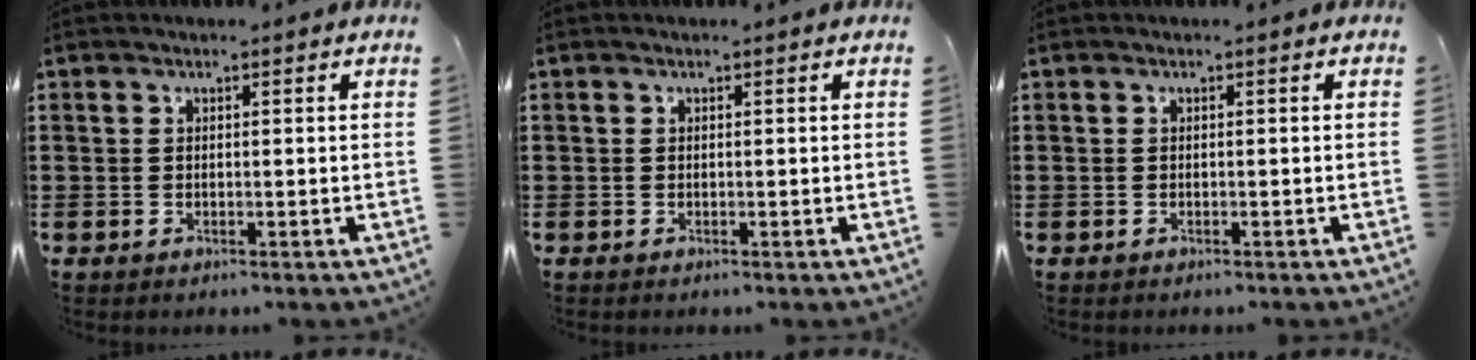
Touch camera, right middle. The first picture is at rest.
{"total": 0.0}
{"total": 0.0}